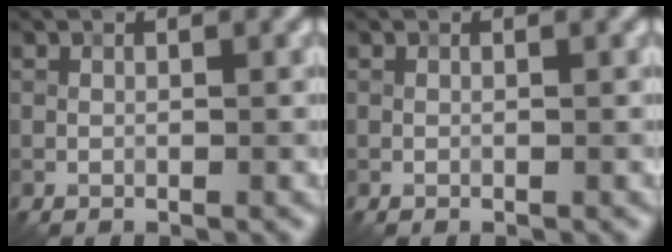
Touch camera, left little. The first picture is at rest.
{"total": 0.0}